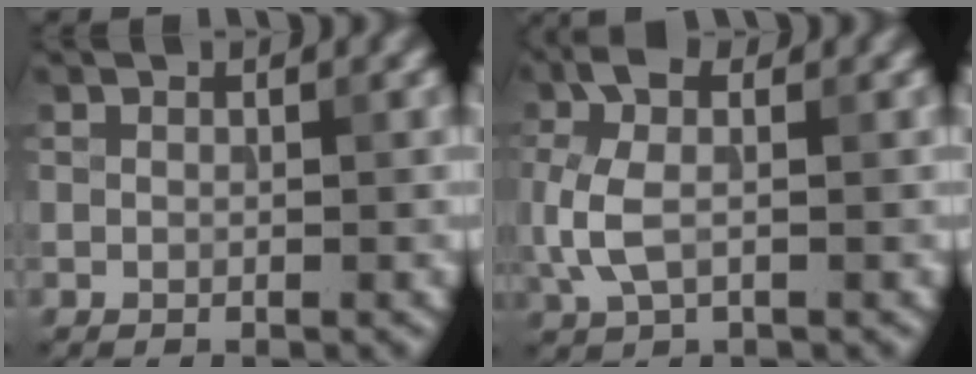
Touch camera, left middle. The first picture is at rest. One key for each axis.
{"total": 4.6, "fx": 0.1, "fy": 2.5, "fz": 3.9, "tx": -0.105, "ty": 0.008, "tz": -0.006}